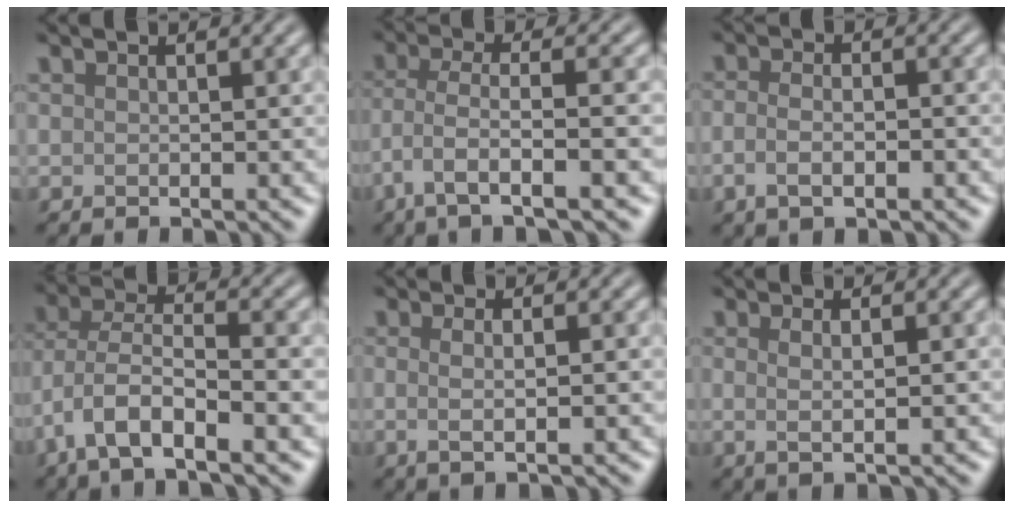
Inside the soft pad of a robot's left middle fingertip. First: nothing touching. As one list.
[{"total": 5.5, "force": [-2.7, 1.3, 4.6], "torque": [-0.095, -0.002, -0.052]}, {"total": 3.3, "force": [-1.0, 1.5, 2.7], "torque": [-0.046, -0.006, -0.020]}, {"total": 8.2, "force": [-3.6, 3.7, 6.4], "torque": [-0.124, 0.003, -0.074]}, {"total": 2.3, "force": [-0.1, 0.7, 2.2], "torque": [-0.037, -0.002, -0.006]}, {"total": 1.9, "force": [0.2, 0.5, 1.8], "torque": [-0.031, -0.001, 0.002]}]